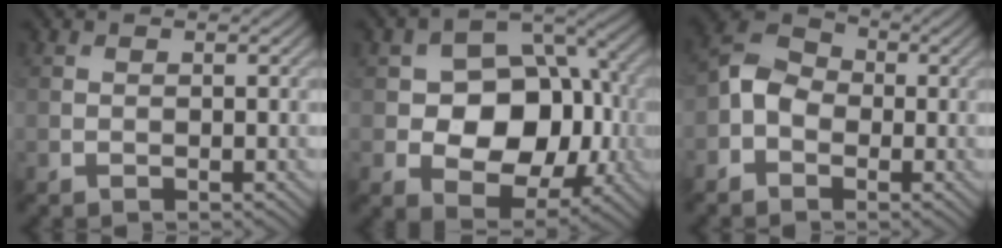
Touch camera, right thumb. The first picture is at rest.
{"total": 11.6, "force": [-0.5, 8.5, 7.9], "torque": [-0.122, -0.002, -0.014]}
{"total": 5.0, "force": [-1.4, 3.8, 2.9], "torque": [-0.066, 0.010, -0.042]}